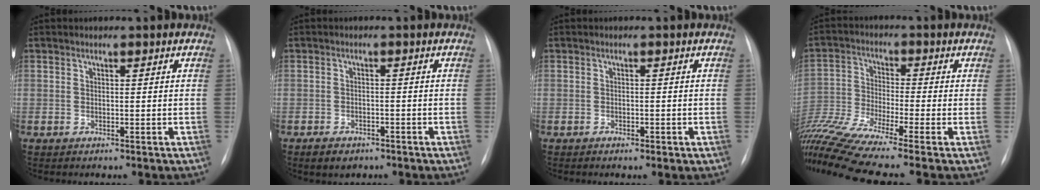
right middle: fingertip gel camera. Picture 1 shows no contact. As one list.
[{"total": 3.3, "force": [-2.3, 2.0, 1.3], "torque": [-0.023, 0.000, -0.027]}, {"total": 1.4, "force": [-0.7, 0.6, 1.1], "torque": [-0.017, 0.000, -0.008]}, {"total": 14.1, "force": [-11.6, -1.6, 7.9], "torque": [-0.169, -0.017, -0.216]}]